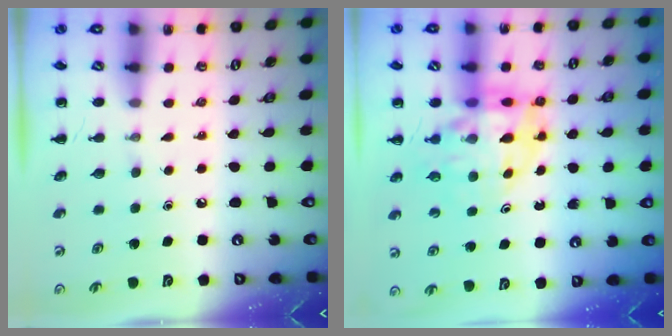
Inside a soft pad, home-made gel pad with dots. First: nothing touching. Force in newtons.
{"total": 12.7, "press": 12.0, "slide": 4.0}